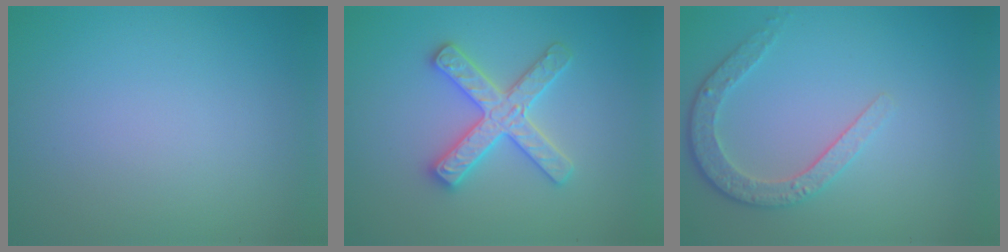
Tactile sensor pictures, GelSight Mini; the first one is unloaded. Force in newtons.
{"total": 3.7, "press": 3.6, "slide": 0.6}
{"total": 3.5, "press": 2.9, "slide": 2.0}